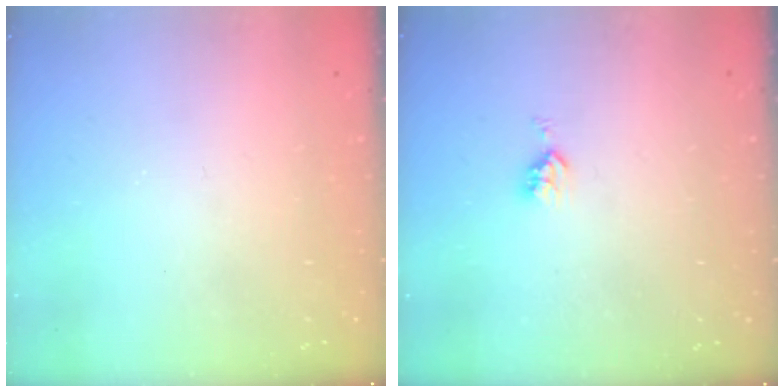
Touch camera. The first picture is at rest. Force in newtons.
{"total": 4.4, "press": 4.3, "slide": 0.6}